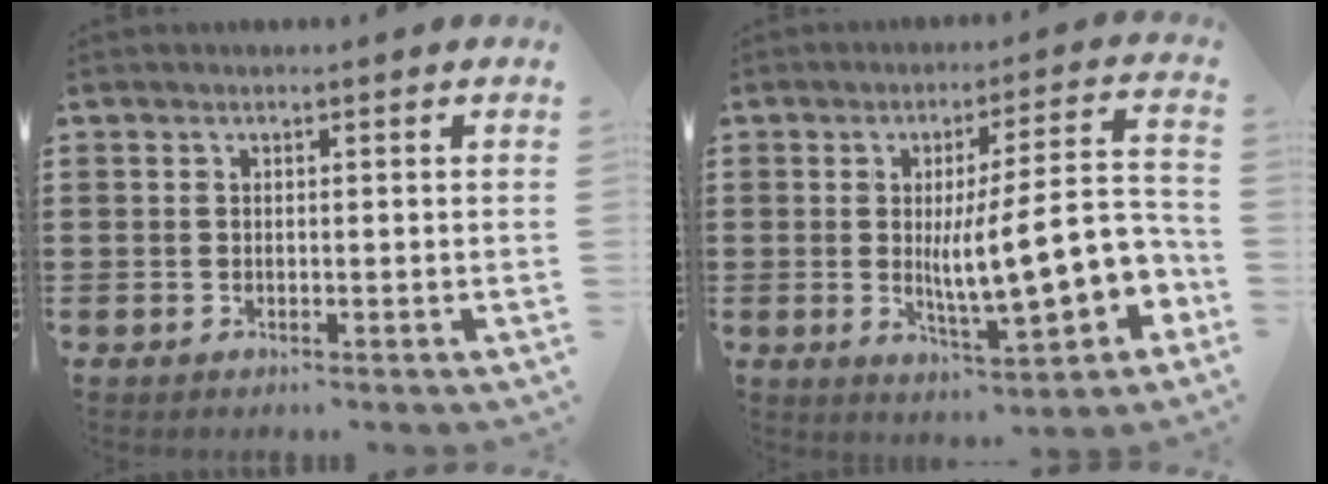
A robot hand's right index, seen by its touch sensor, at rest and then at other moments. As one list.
[{"total": 14.2, "force": [-1.9, 4.3, 13.4], "torque": [-0.191, -0.013, -0.034]}]